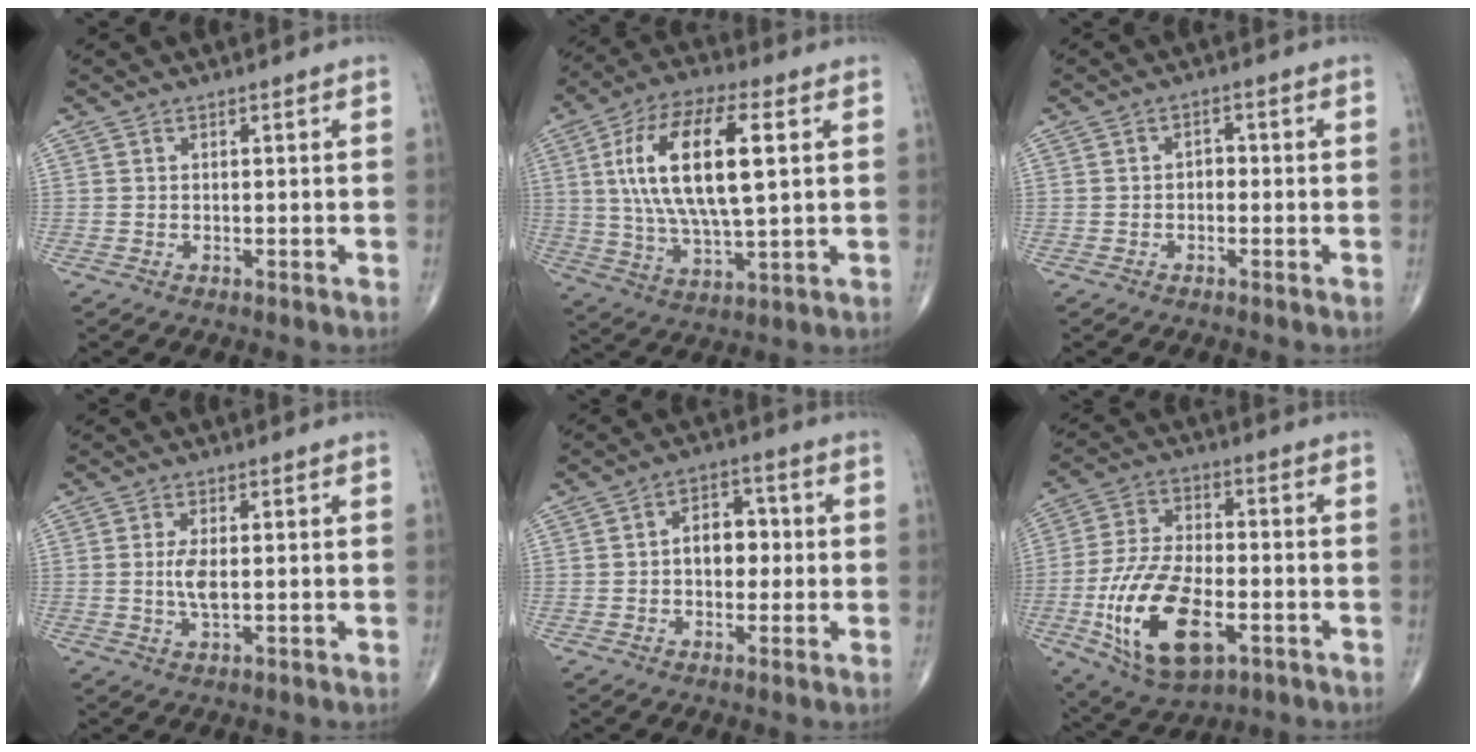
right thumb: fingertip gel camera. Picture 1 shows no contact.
{"total": 19.1, "force": [4.1, 7.2, 17.2], "torque": [-0.323, 0.002, 0.071]}
{"total": 1.8, "force": [-0.4, 1.3, 1.2], "torque": [-0.005, 0.008, -0.013]}
{"total": 3.7, "force": [0.1, 1.3, 3.5], "torque": [-0.077, -0.007, 0.001]}
{"total": 6.5, "force": [-0.1, 4.5, 4.8], "torque": [-0.046, 0.017, -0.010]}
{"total": 18.7, "force": [-5.8, 9.4, 15.1], "torque": [-0.285, 0.011, -0.095]}